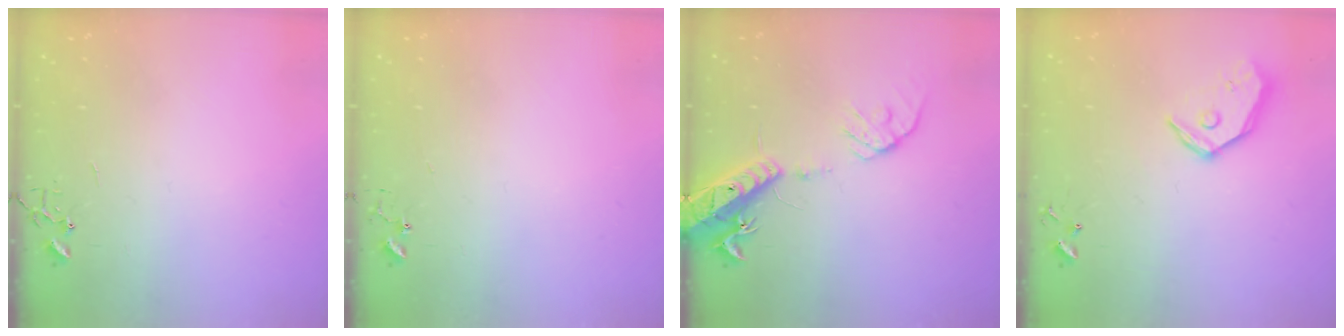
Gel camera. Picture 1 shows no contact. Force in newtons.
{"total": 3.1, "press": 3.1, "slide": 0.3}
{"total": 16.0, "press": 15.7, "slide": 3.3}
{"total": 12.3, "press": 12.1, "slide": 1.9}